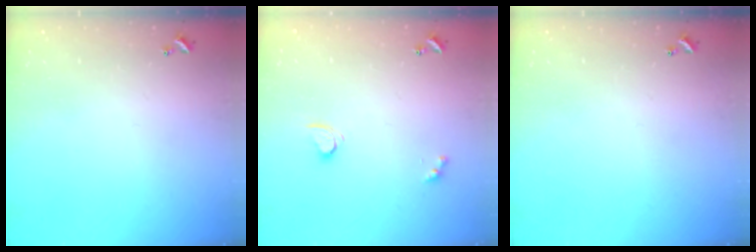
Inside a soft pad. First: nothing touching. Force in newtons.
{"total": 2.8, "press": 2.8, "slide": 0.3}
{"total": 0.0}